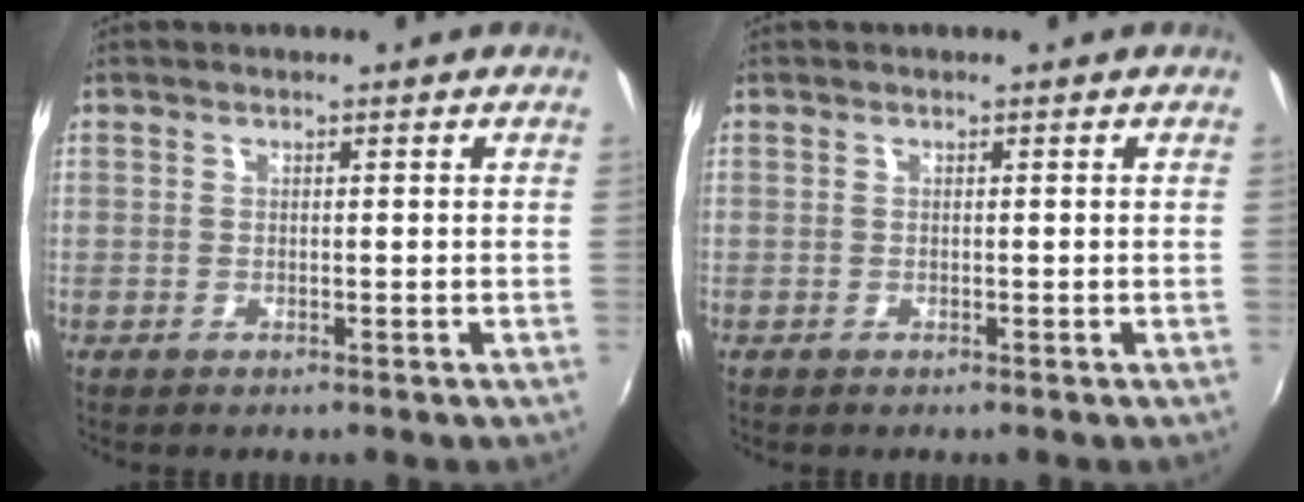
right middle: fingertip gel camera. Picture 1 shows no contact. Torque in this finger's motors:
{"motor_torque": [0.24, -0.12, 0.08, 0.00]}